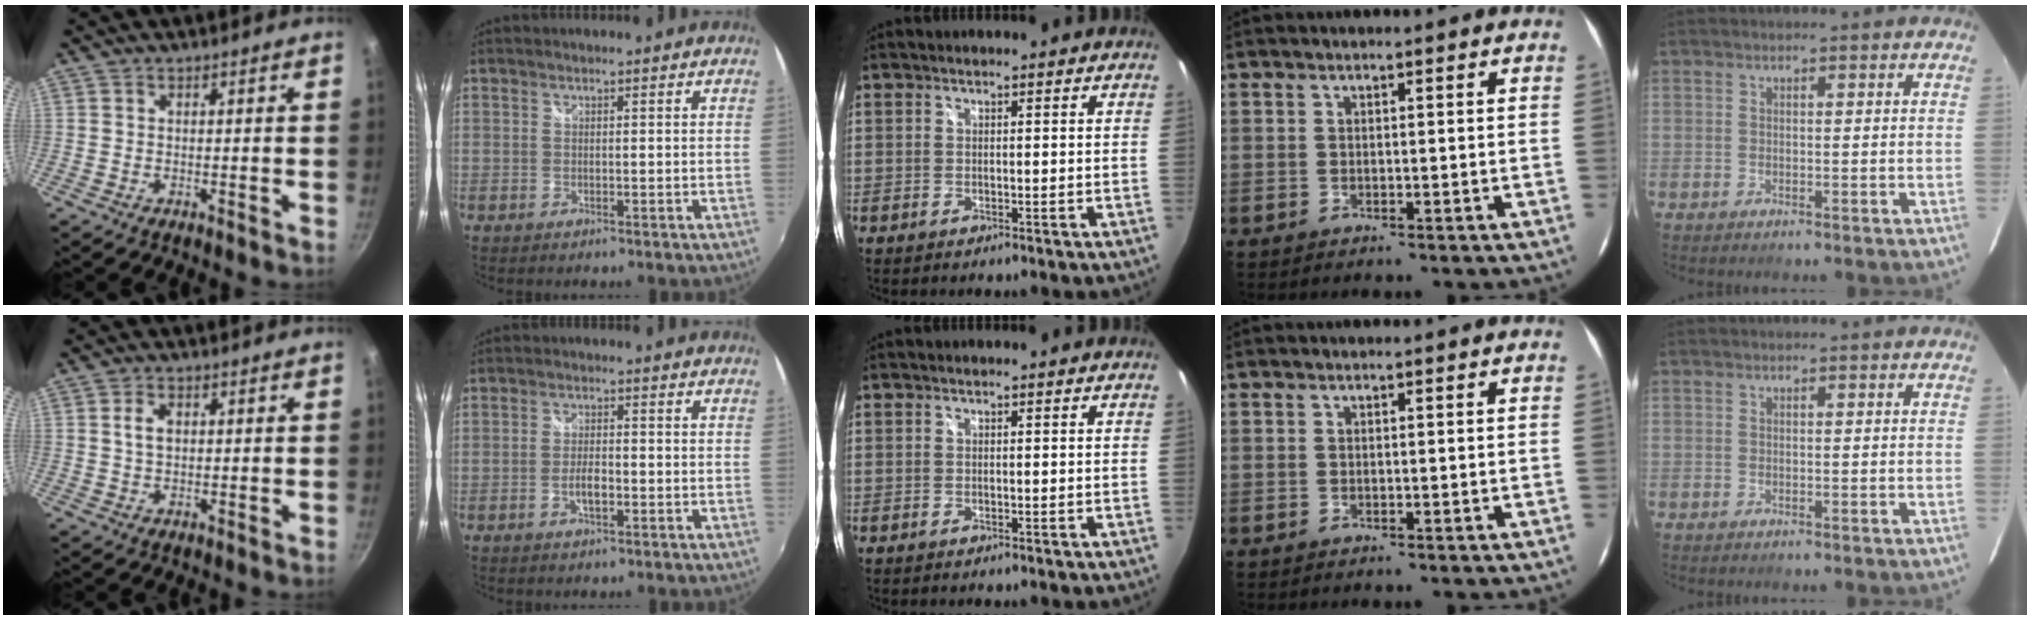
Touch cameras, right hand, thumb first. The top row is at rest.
{"thumb": {"total": 3.1, "force": [0.6, 2.0, 2.3], "torque": [-0.034, 0.001, 0.010]}, "index": {"total": 3.2, "force": [-1.3, 1.2, 2.7], "torque": [-0.055, 0.000, -0.024]}}